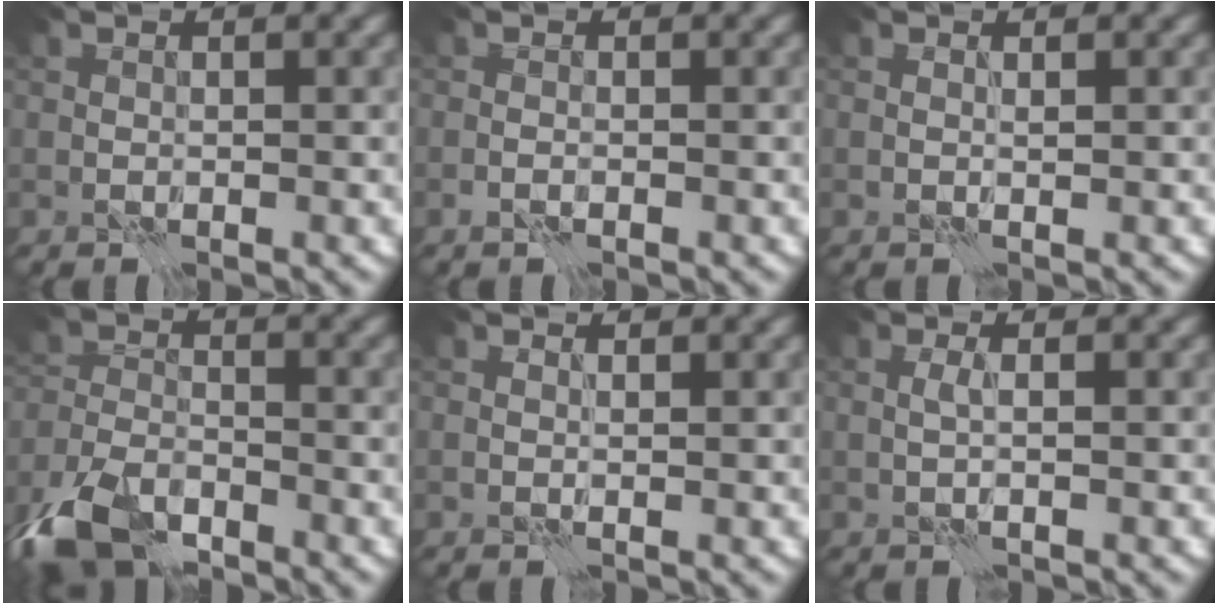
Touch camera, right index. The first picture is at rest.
{"total": 0.6, "force": [-0.4, 0.2, 0.3], "torque": [-0.007, 0.001, -0.010]}
{"total": 0.5, "force": [0.3, -0.4, 0.1], "torque": [-0.001, 0.004, 0.003]}
{"total": 7.9, "force": [-5.9, 3.1, 4.2], "torque": [-0.095, -0.015, -0.129]}
{"total": 0.6, "force": [0.6, 0.0, 0.2], "torque": [-0.003, 0.002, 0.005]}
{"total": 0.8, "force": [0.2, -0.6, 0.6], "torque": [-0.011, 0.006, 0.001]}